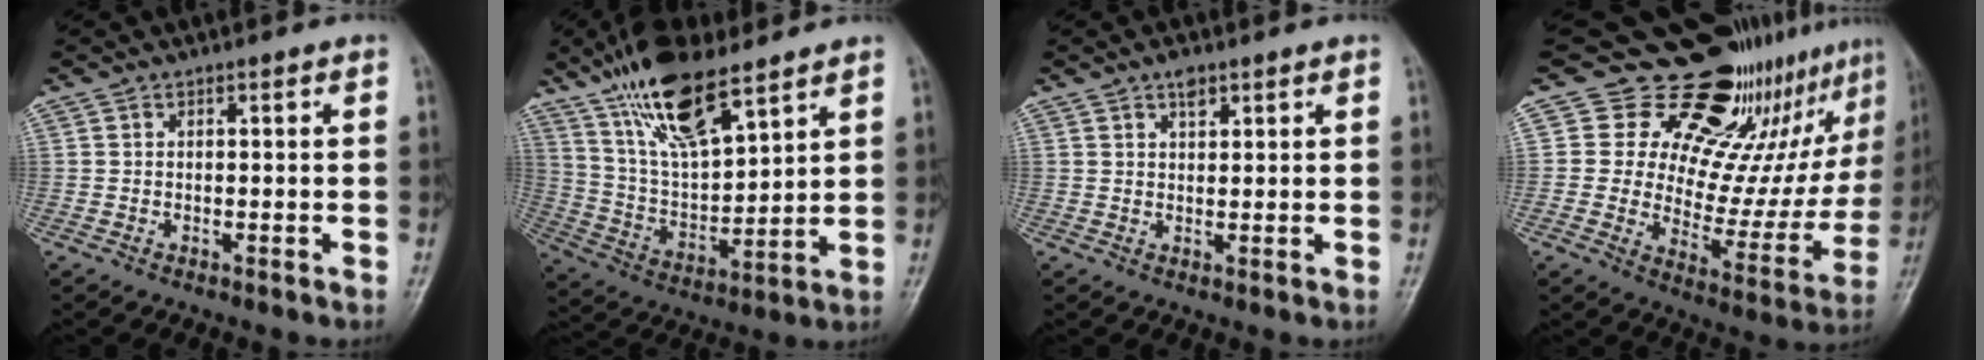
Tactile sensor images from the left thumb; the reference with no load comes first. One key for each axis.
{"total": 17.1, "fx": 11.6, "fy": 5.7, "fz": 11.1, "tx": -0.184, "ty": -0.052, "tz": 0.229}
{"total": 2.4, "fx": 1.5, "fy": 1.2, "fz": 1.4, "tx": -0.015, "ty": -0.007, "tz": 0.025}
{"total": 22.9, "fx": 17.2, "fy": 10.4, "fz": 11.0, "tx": -0.097, "ty": -0.104, "tz": 0.234}